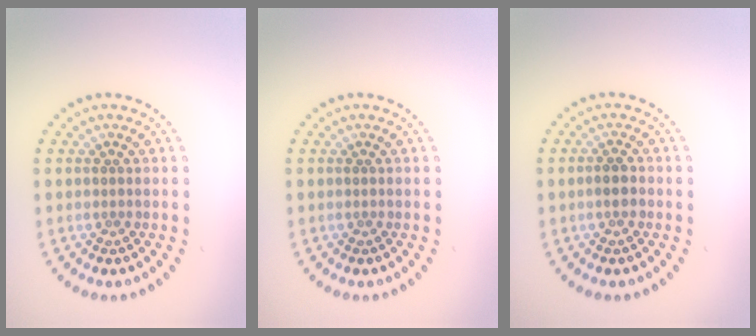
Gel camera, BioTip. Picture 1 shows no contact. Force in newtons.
{"total": 0.0}
{"total": 1.3, "press": 1.3, "slide": 0.4}